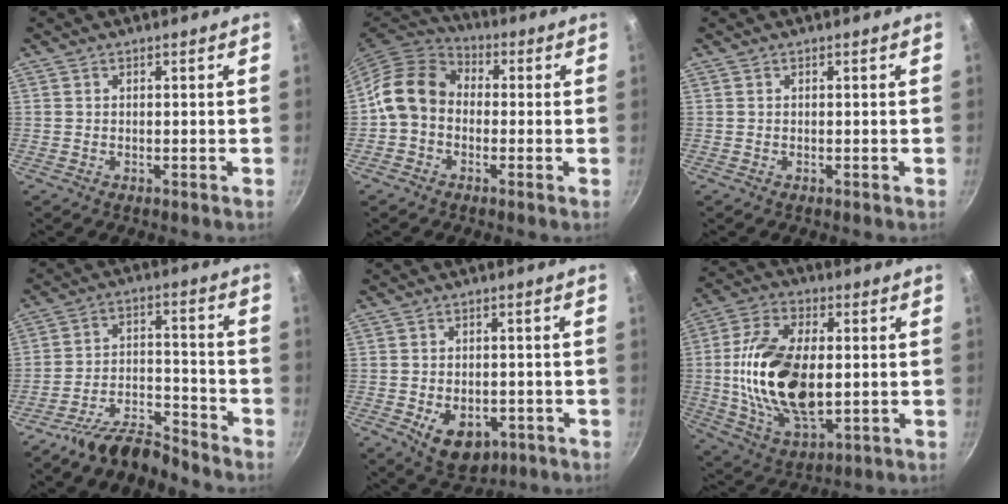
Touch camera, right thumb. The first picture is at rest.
{"total": 10.9, "force": [-0.7, 8.7, 6.5], "torque": [-0.094, 0.033, -0.035]}
{"total": 0.0}
{"total": 8.7, "force": [-8.1, 1.9, 2.5], "torque": [-0.035, 0.080, -0.154]}
{"total": 9.0, "force": [-3.0, 5.9, 6.1], "torque": [-0.067, 0.002, -0.027]}
{"total": 20.4, "force": [0.1, 11.4, 16.9], "torque": [-0.312, 0.005, 0.004]}